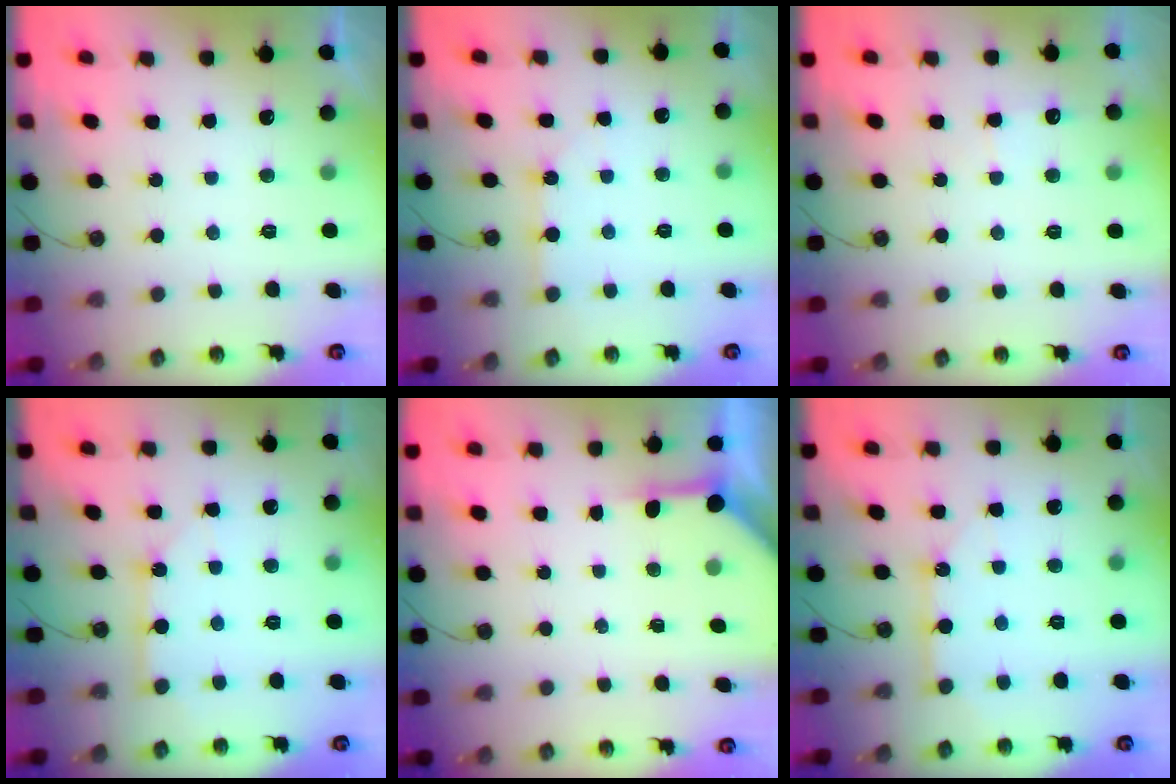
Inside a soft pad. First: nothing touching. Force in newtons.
{"total": 2.8, "press": 2.8, "slide": 0.2}
{"total": 5.5, "press": 5.5, "slide": 0.7}
{"total": 3.8, "press": 3.8, "slide": 0.3}
{"total": 3.8, "press": 3.7, "slide": 0.4}
{"total": 6.7, "press": 6.7, "slide": 0.2}